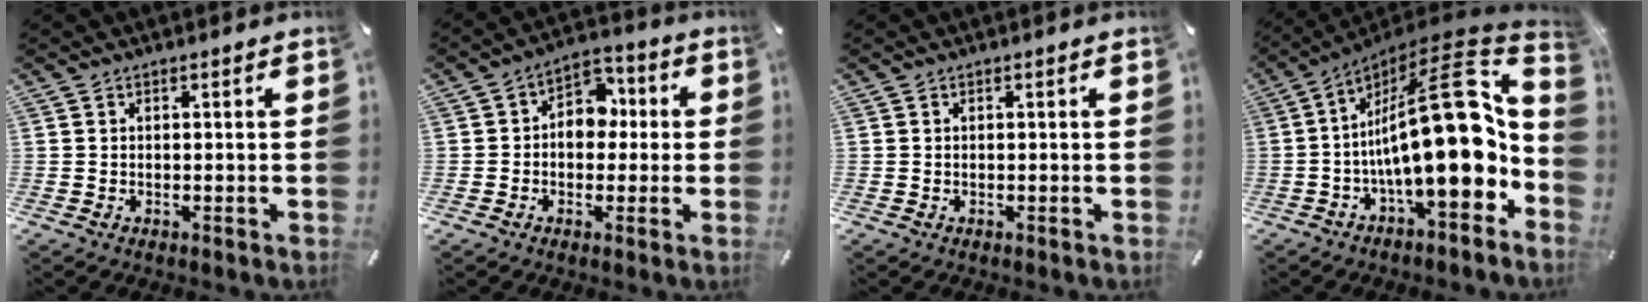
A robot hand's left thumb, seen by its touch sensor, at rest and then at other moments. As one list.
[{"total": 6.9, "force": [-0.2, 5.9, 3.6], "torque": [-0.055, 0.008, -0.008]}, {"total": 0.0}, {"total": 29.3, "force": [0.5, 11.3, 27.0], "torque": [-0.443, -0.035, 0.006]}]